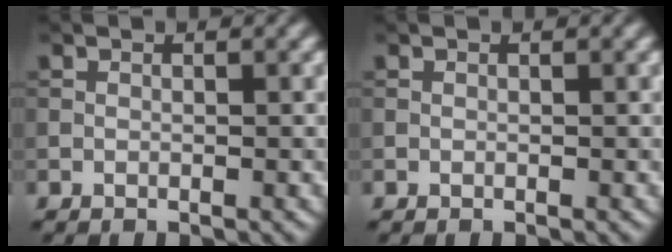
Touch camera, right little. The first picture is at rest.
{"total": 0.0}